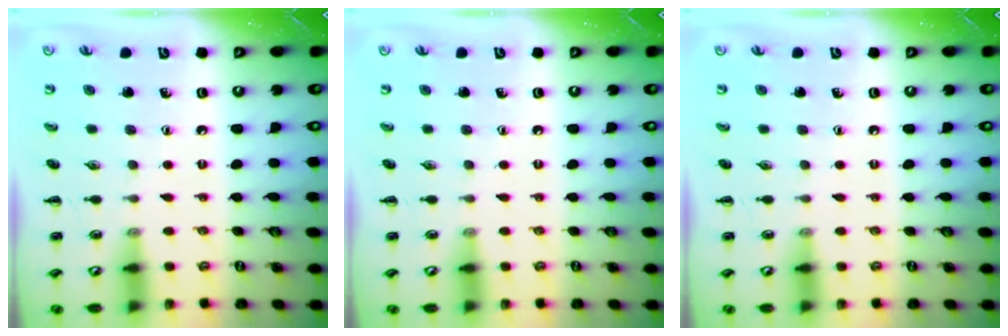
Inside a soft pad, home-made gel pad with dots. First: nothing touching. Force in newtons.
{"total": 0.0}
{"total": 0.0}